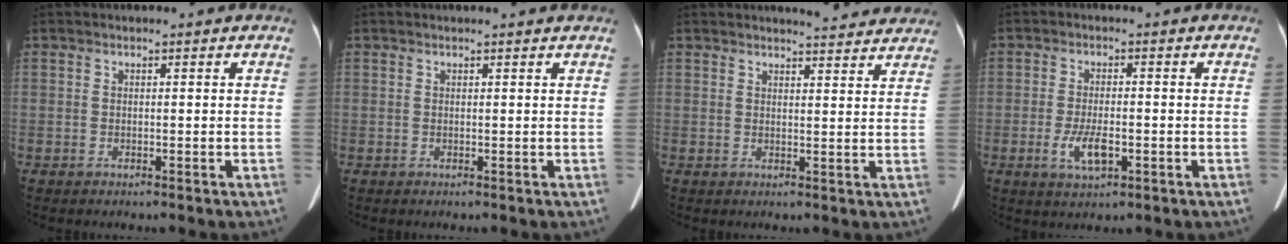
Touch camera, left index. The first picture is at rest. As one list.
[{"total": 2.1, "force": [2.0, -0.2, 0.5], "torque": [-0.011, 0.006, 0.018]}, {"total": 7.8, "force": [7.5, 1.3, 1.6], "torque": [-0.013, -0.005, 0.072]}, {"total": 4.8, "force": [-1.6, 1.8, 4.2], "torque": [-0.089, -0.005, -0.022]}]